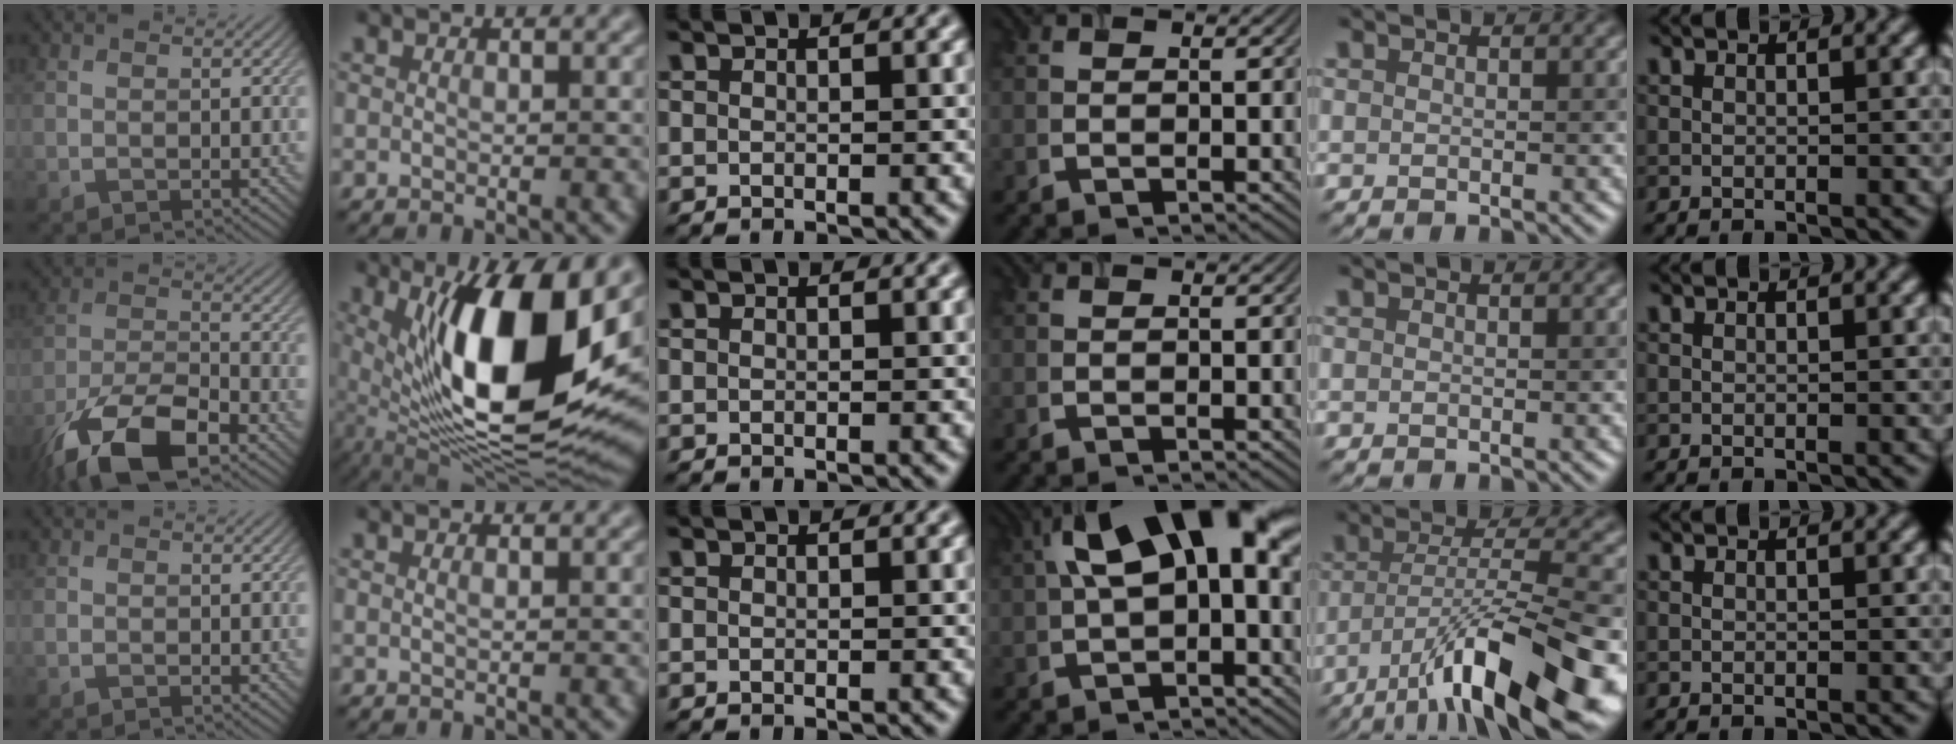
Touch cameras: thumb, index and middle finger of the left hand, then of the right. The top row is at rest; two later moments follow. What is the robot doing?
{"motion": "extract", "object": "airpods case & airpods"}